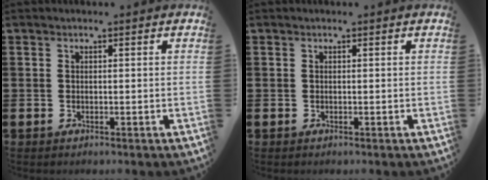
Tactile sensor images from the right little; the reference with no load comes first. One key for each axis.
{"total": 0.0}